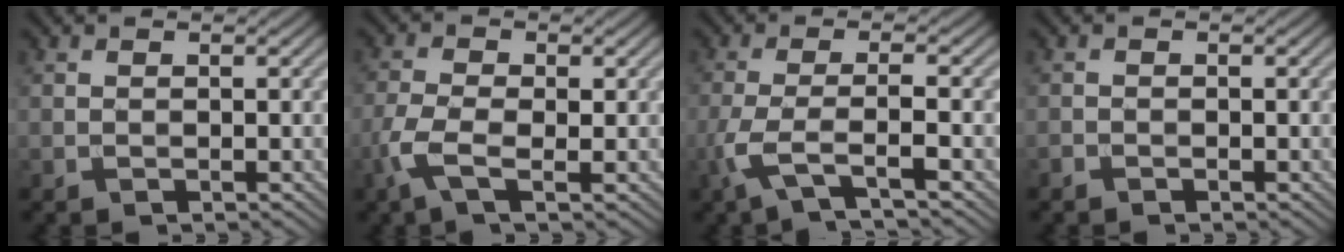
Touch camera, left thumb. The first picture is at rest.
{"total": 4.5, "force": [-1.5, 1.9, 3.8], "torque": [-0.099, 0.001, -0.038]}
{"total": 5.0, "force": [-2.7, 0.8, 4.2], "torque": [-0.090, -0.001, -0.069]}
{"total": 0.6, "force": [-0.6, 0.2, 0.1], "torque": [-0.002, -0.002, -0.012]}